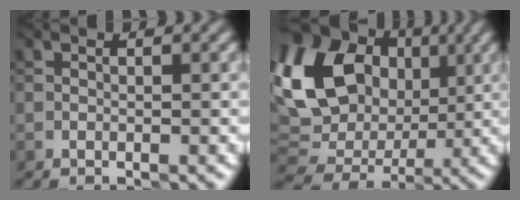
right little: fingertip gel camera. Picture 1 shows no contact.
{"total": 15.8, "force": [3.5, 12.5, 9.0], "torque": [-0.181, 0.006, 0.066]}